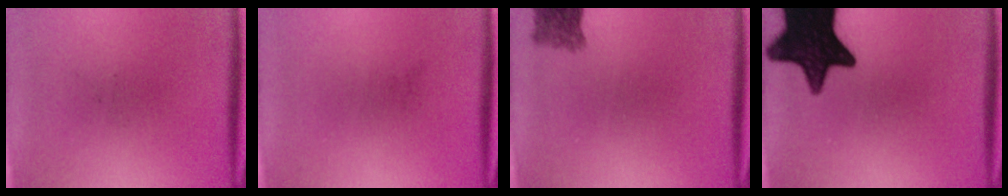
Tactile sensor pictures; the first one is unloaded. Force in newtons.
{"total": 0.0}
{"total": 3.1}
{"total": 16.5}